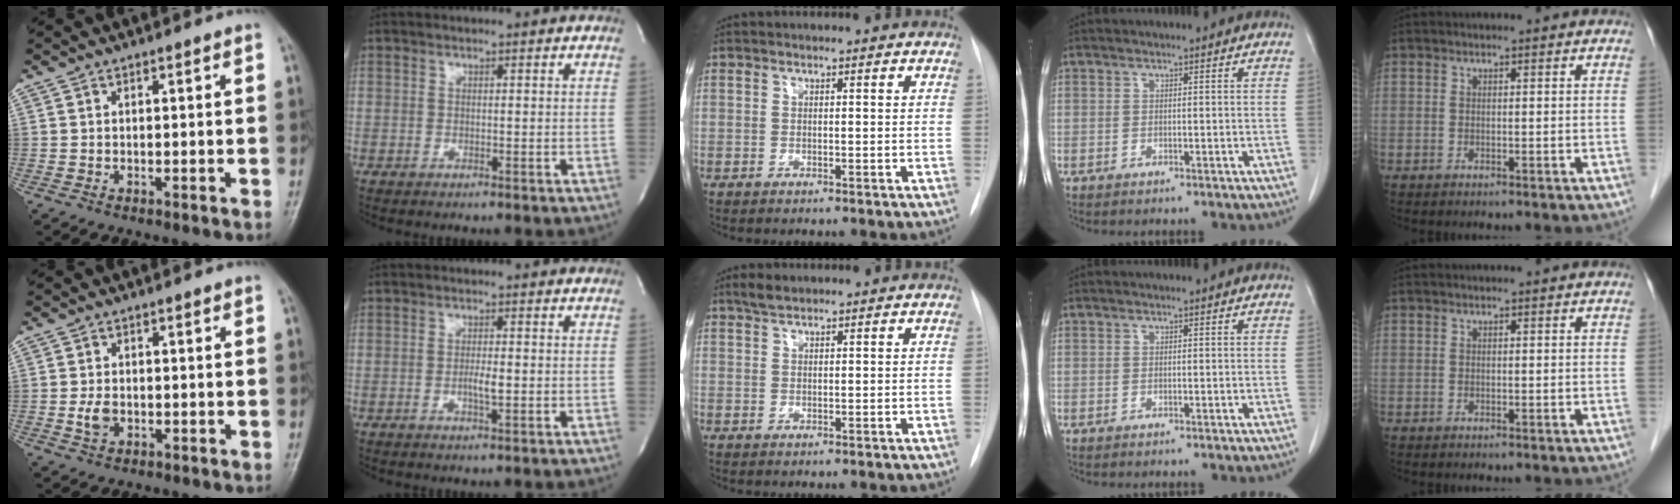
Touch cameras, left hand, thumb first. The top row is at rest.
{"thumb": {"total": 2.6, "force": [-0.5, 1.8, 1.8], "torque": [-0.032, 0.000, -0.009]}, "index": {"total": 2.3, "force": [-0.6, 0.3, 2.2], "torque": [-0.043, -0.003, -0.010]}, "middle": {"total": 2.1, "force": [1.7, 0.7, 0.9], "torque": [-0.021, 0.007, 0.033]}}